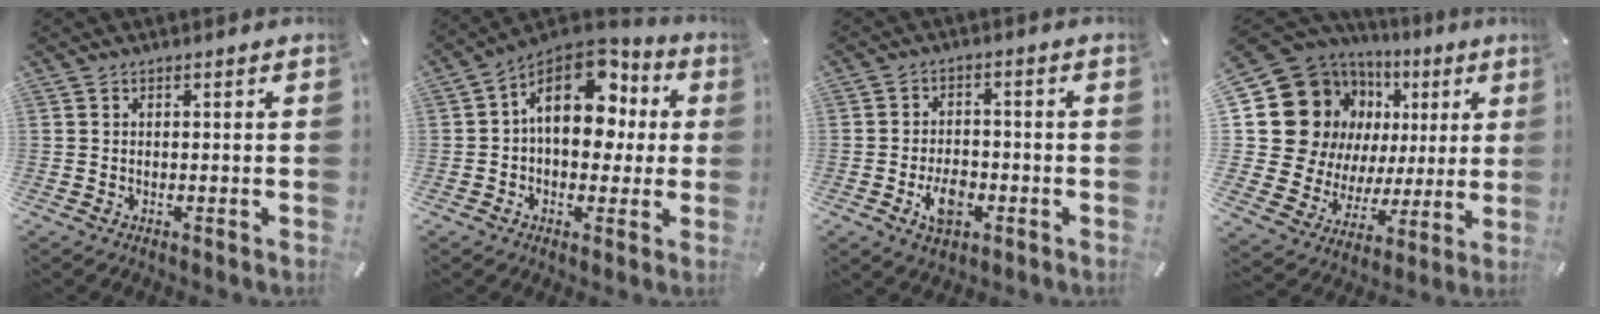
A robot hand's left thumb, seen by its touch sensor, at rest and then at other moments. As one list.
[{"total": 16.9, "force": [4.8, 11.2, 11.8], "torque": [-0.185, -0.024, 0.083]}, {"total": 7.2, "force": [-2.6, 4.7, 4.9], "torque": [-0.087, 0.011, -0.047]}, {"total": 21.6, "force": [7.1, 17.6, 10.2], "torque": [-0.175, -0.054, 0.160]}]